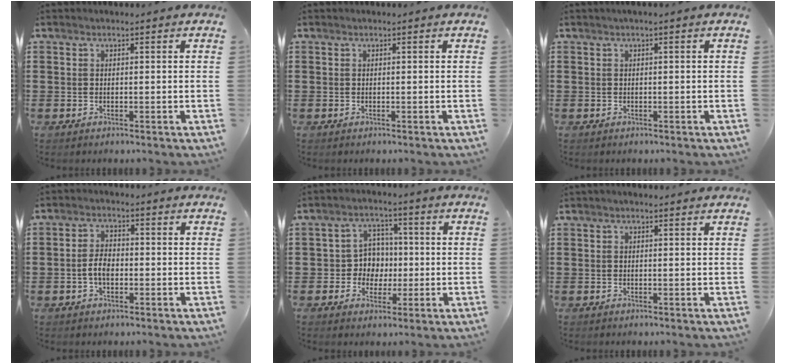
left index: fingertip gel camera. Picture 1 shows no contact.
{"total": 0.0}
{"total": 0.6, "force": [-0.2, 0.0, 0.6], "torque": [-0.008, -0.004, -0.002]}
{"total": 3.6, "force": [-0.8, 1.9, 3.0], "torque": [-0.070, 0.002, -0.019]}
{"total": 6.1, "force": [-0.4, 5.8, 1.8], "torque": [-0.055, 0.017, -0.007]}
{"total": 0.6, "force": [0.3, 0.2, 0.5], "torque": [-0.009, 0.003, 0.005]}